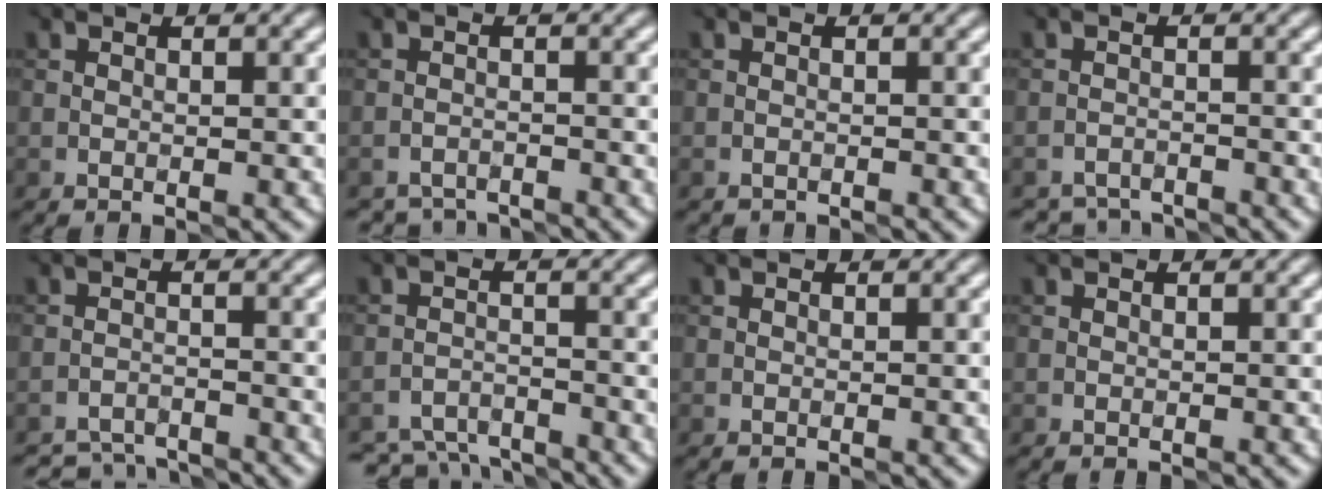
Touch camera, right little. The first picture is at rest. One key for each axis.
{"total": 3.4, "fx": -3.4, "fy": 0.3, "fz": -0.3, "tx": 0.009, "ty": -0.013, "tz": -0.059}
{"total": 0.7, "fx": -0.7, "fy": -0.1, "fz": -0.3, "tx": 0.007, "ty": 0.000, "tz": -0.011}
{"total": 3.8, "fx": -3.8, "fy": 0.4, "fz": -0.3, "tx": 0.008, "ty": -0.013, "tz": -0.065}
{"total": 4.2, "fx": -4.2, "fy": 0.3, "fz": -0.1, "tx": 0.003, "ty": -0.012, "tz": -0.073}
{"total": 5.2, "fx": -5.0, "fy": 1.2, "fz": 0.9, "tx": -0.019, "ty": -0.019, "tz": -0.089}
{"total": 0.0}
{"total": 0.0}